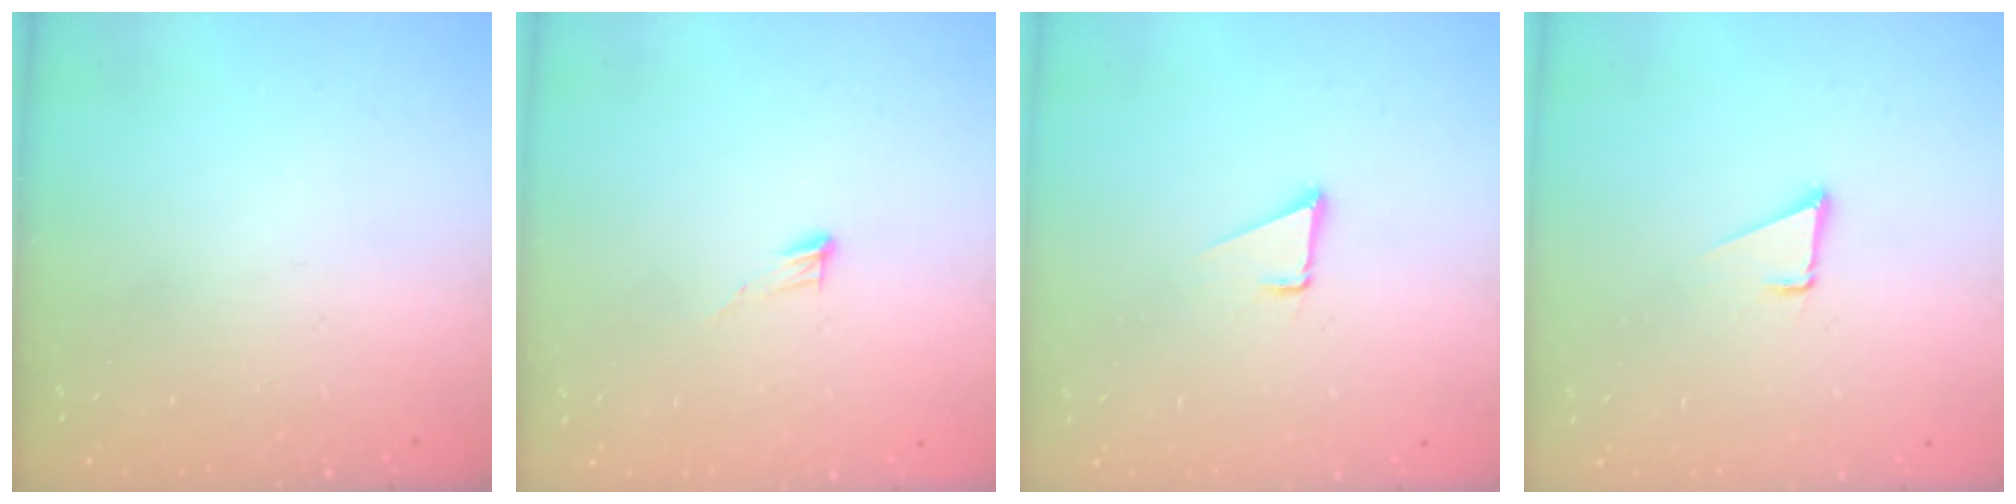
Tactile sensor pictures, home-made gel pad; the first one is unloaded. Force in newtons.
{"total": 3.7, "press": 3.7, "slide": 0.3}
{"total": 1.7, "press": 1.7, "slide": 0.1}
{"total": 1.7, "press": 1.7, "slide": 0.1}